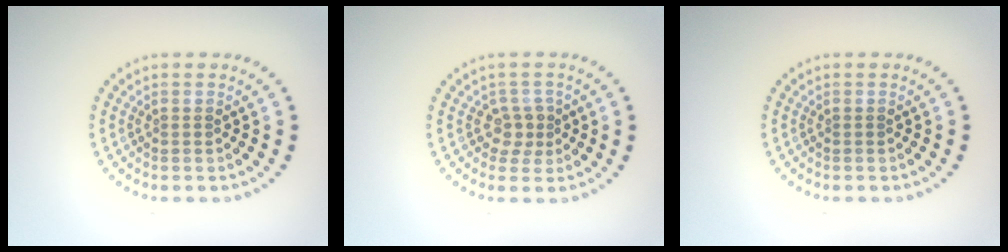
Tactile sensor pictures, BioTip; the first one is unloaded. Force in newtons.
{"total": 1.8, "press": 1.5, "slide": 1.1}
{"total": 0.0}